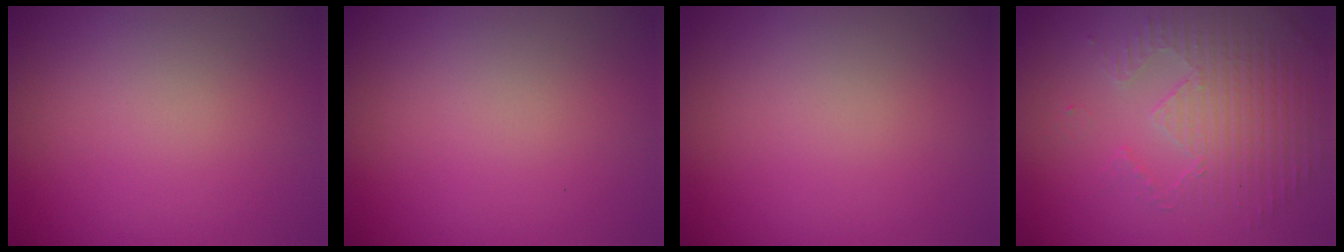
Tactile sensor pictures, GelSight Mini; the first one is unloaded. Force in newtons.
{"total": 0.0}
{"total": 0.0}
{"total": 3.8, "press": 3.7, "slide": 1.0}